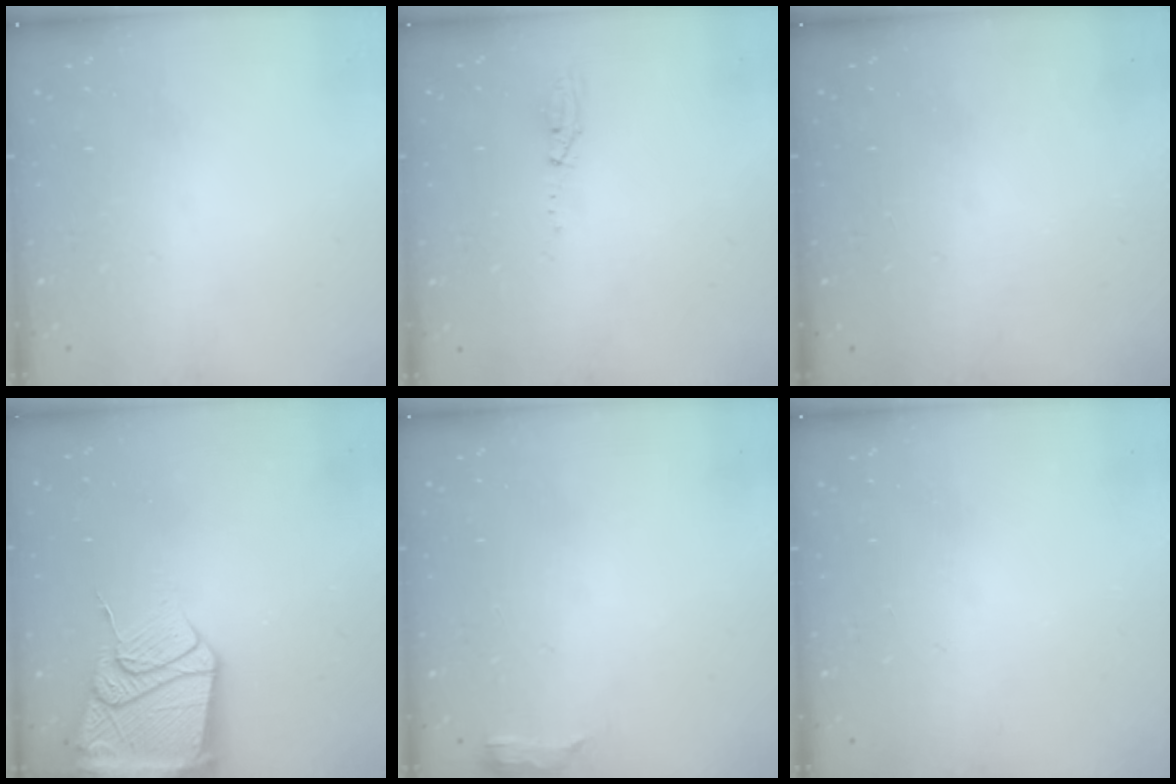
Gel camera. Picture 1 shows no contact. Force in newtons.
{"total": 3.5, "press": 2.9, "slide": 2.0}
{"total": 0.0}
{"total": 20.6, "press": 20.5, "slide": 2.3}
{"total": 5.1, "press": 4.8, "slide": 1.7}
{"total": 0.0}